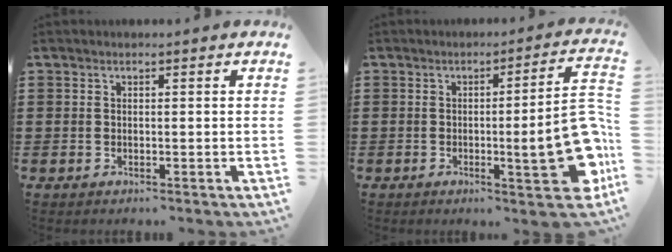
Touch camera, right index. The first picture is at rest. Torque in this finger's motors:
{"motor_torque": [2.14, 0.00, 0.58, 0.13]}